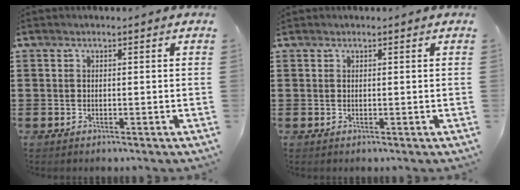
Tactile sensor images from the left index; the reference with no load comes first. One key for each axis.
{"total": 0.0}